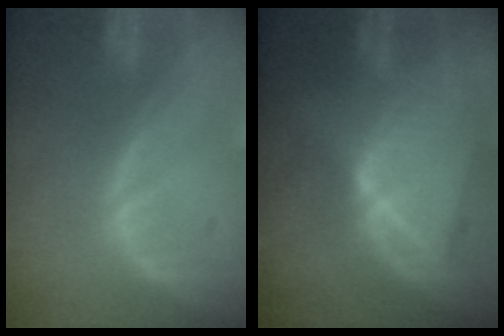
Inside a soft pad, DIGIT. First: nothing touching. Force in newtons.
{"total": 8.9, "press": 7.9, "slide": 4.2}